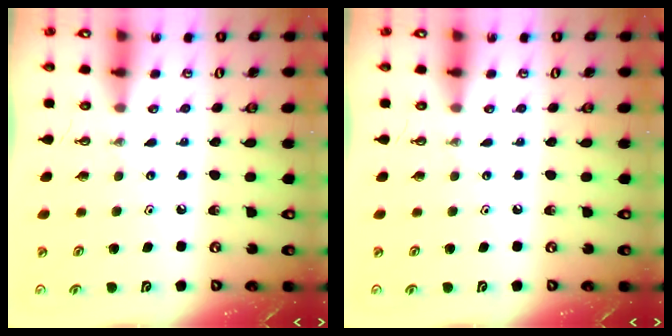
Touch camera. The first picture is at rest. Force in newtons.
{"total": 0.0}